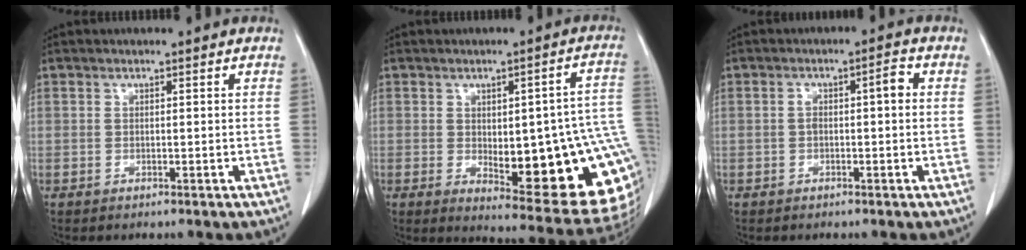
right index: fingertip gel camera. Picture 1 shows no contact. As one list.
[{"total": 22.0, "force": [-2.7, 5.6, 21.1], "torque": [-0.183, 0.011, -0.008]}, {"total": 3.2, "force": [0.1, 0.9, 3.1], "torque": [-0.048, 0.018, 0.003]}]